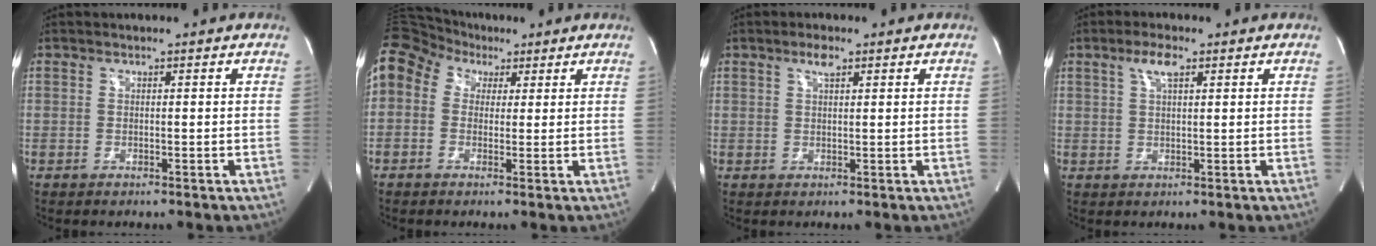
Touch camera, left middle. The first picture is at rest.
{"total": 13.5, "force": [5.5, 10.4, 6.7], "torque": [-0.182, 0.085, 0.096]}
{"total": 2.1, "force": [1.2, 0.6, 1.6], "torque": [-0.032, 0.004, 0.023]}
{"total": 3.4, "force": [1.8, 0.8, 2.8], "torque": [-0.059, 0.008, 0.035]}